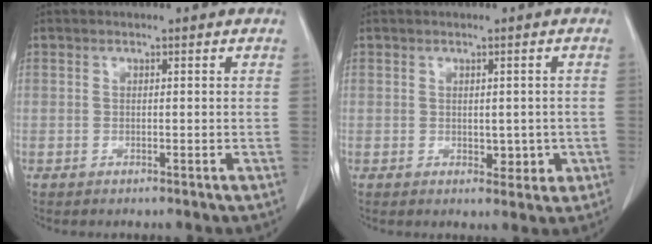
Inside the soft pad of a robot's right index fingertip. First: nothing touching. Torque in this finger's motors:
{"motor_torque": [0.02, 0.10, 0.03, 0.02]}